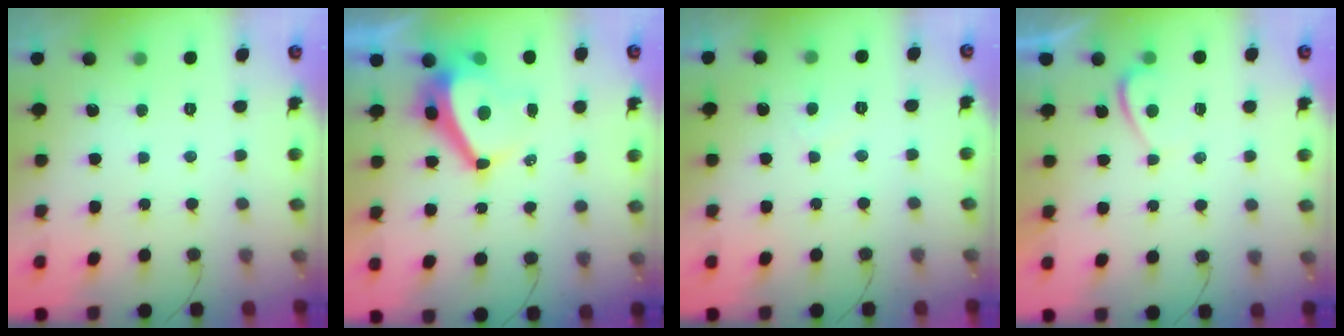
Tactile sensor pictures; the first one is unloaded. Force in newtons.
{"total": 9.6, "press": 9.6, "slide": 1.0}
{"total": 2.5, "press": 2.4, "slide": 0.5}
{"total": 0.0}